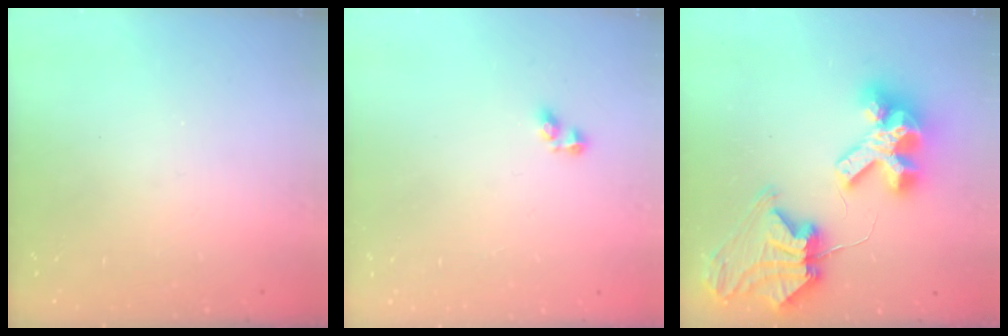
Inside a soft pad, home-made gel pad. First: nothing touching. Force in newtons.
{"total": 2.8, "press": 2.8, "slide": 0.1}
{"total": 14.4, "press": 14.3, "slide": 1.6}